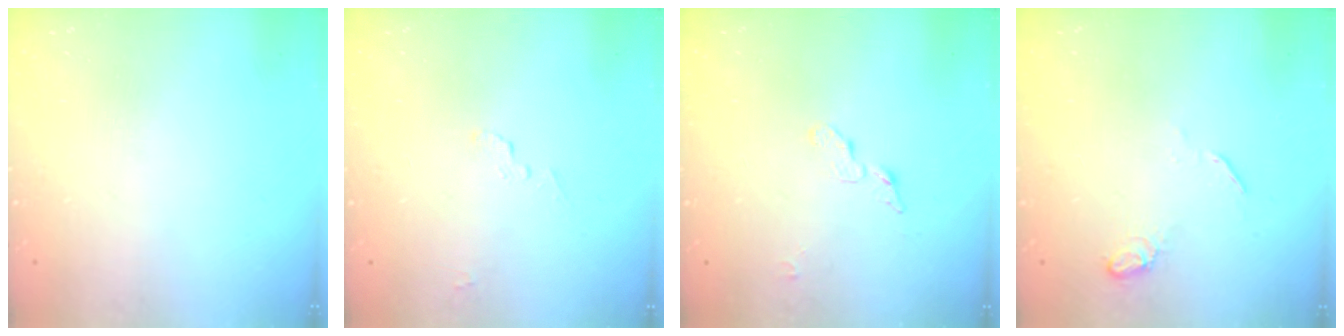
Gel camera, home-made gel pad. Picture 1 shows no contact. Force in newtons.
{"total": 3.4, "press": 3.2, "slide": 1.2}
{"total": 4.8, "press": 4.7, "slide": 0.4}
{"total": 5.1, "press": 5.1, "slide": 0.5}